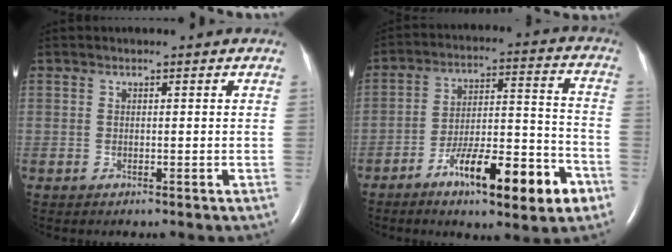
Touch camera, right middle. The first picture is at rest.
{"total": 15.6, "force": [-8.2, 3.0, 12.9], "torque": [-0.202, 0.009, -0.123]}